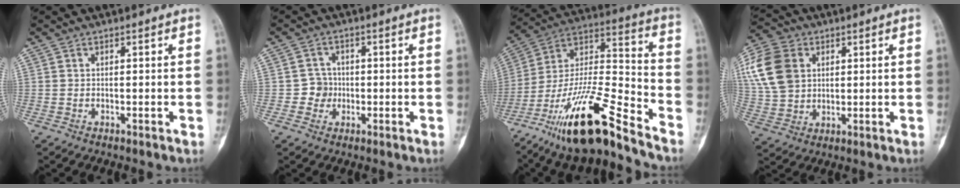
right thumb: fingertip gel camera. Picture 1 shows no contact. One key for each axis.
{"total": 3.4, "fx": -0.5, "fy": 3.3, "fz": 0.5, "tx": 0.020, "ty": 0.010, "tz": -0.015}
{"total": 21.5, "fx": -15.2, "fy": 4.2, "fz": 14.5, "tx": -0.293, "ty": 0.072, "tz": -0.278}
{"total": 13.8, "fx": 3.8, "fy": 10.3, "fz": 8.3, "tx": -0.161, "ty": 0.005, "tz": 0.070}